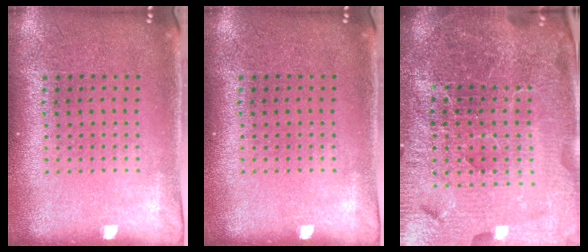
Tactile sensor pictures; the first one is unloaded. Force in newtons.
{"total": 0.0}
{"total": 6.5, "press": 5.8, "slide": 3.0}